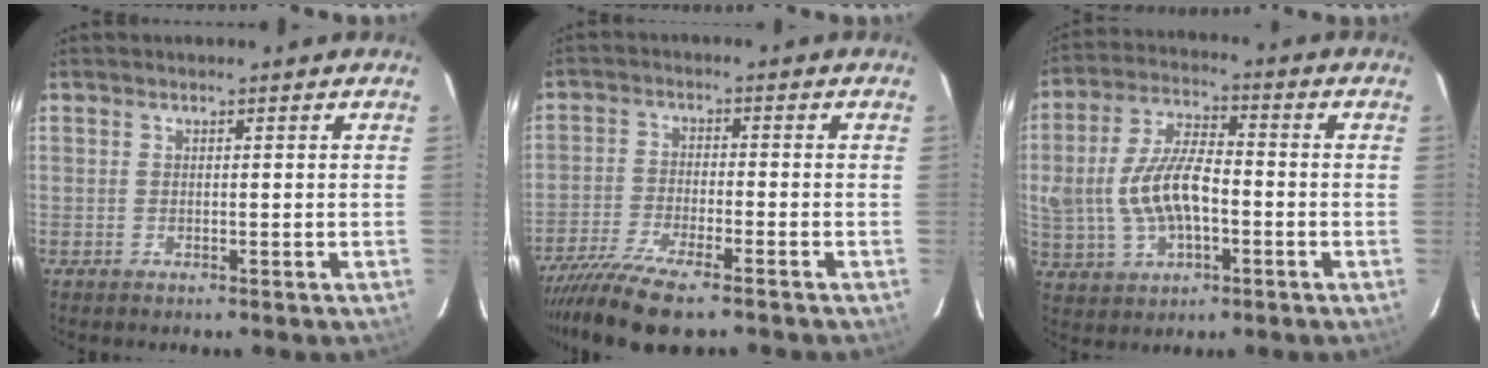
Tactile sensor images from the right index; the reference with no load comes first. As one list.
[{"total": 10.9, "force": [-8.7, 1.9, 6.4], "torque": [-0.151, -0.035, -0.164]}, {"total": 12.6, "force": [-1.9, 6.3, 10.8], "torque": [-0.221, 0.005, -0.026]}]